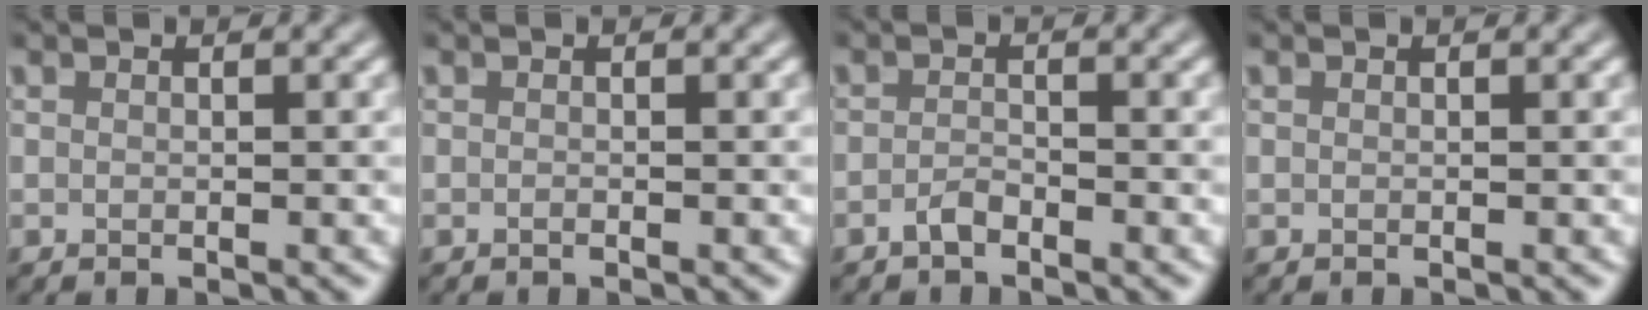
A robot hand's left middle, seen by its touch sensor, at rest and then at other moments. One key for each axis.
{"total": 0.0}
{"total": 1.2, "fx": -0.9, "fy": 0.4, "fz": 0.7, "tx": -0.015, "ty": 0.003, "tz": -0.019}
{"total": 0.0}